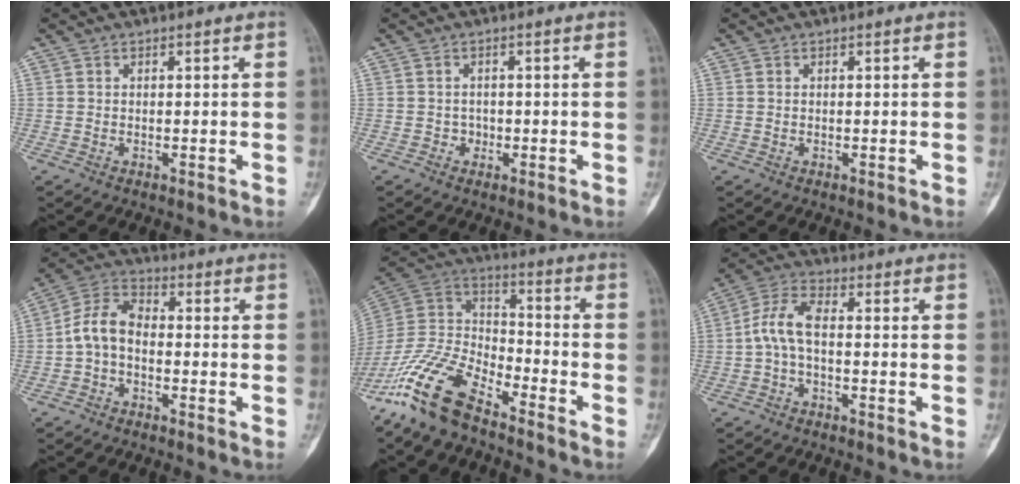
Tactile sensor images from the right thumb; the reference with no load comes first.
{"total": 1.4, "force": [-0.4, 1.3, 0.3], "torque": [0.005, 0.007, -0.006]}
{"total": 0.0}
{"total": 7.4, "force": [-1.4, 4.7, 5.6], "torque": [-0.104, 0.029, -0.042]}
{"total": 15.4, "force": [-11.4, 5.7, 8.6], "torque": [-0.164, 0.067, -0.227]}
{"total": 6.7, "force": [-0.8, 3.0, 5.9], "torque": [-0.128, 0.025, -0.027]}